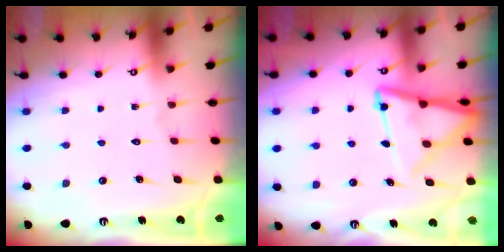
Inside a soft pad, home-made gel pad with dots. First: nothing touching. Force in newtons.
{"total": 9.9, "press": 9.9, "slide": 0.8}